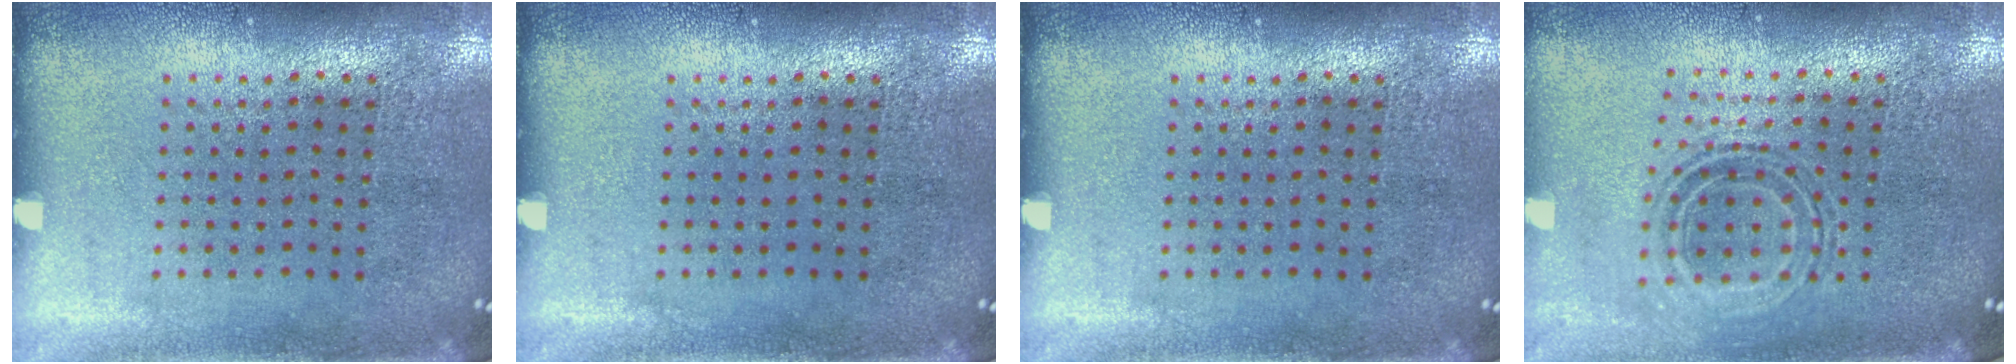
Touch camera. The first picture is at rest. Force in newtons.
{"total": 0.0}
{"total": 0.0}
{"total": 0.7, "press": 0.6, "slide": 0.3}